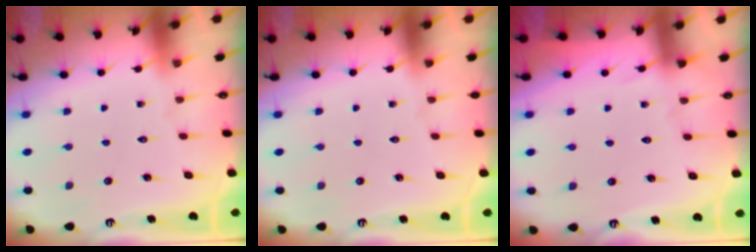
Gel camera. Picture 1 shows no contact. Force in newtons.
{"total": 0.0}
{"total": 1.9, "press": 1.9, "slide": 0.3}